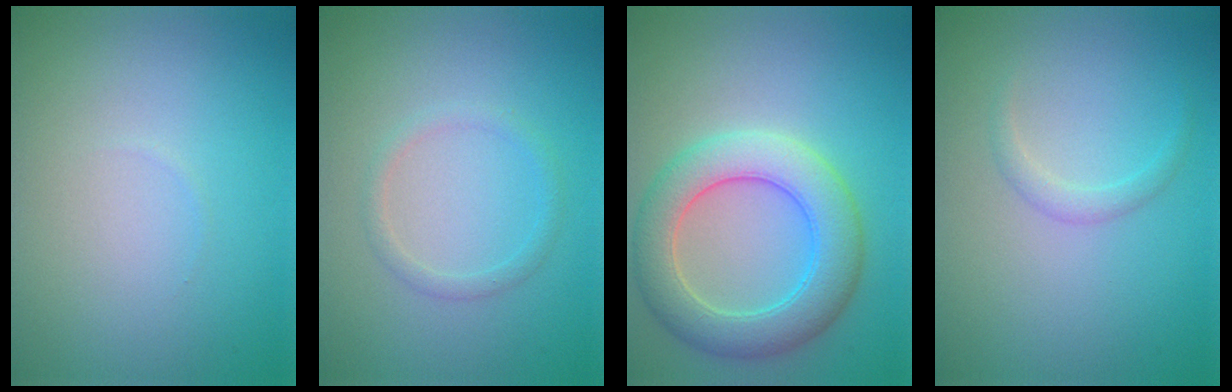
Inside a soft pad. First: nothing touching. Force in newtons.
{"total": 1.3, "press": 1.3, "slide": 0.1}
{"total": 6.1, "press": 6.0, "slide": 0.3}
{"total": 1.1, "press": 1.1, "slide": 0.1}